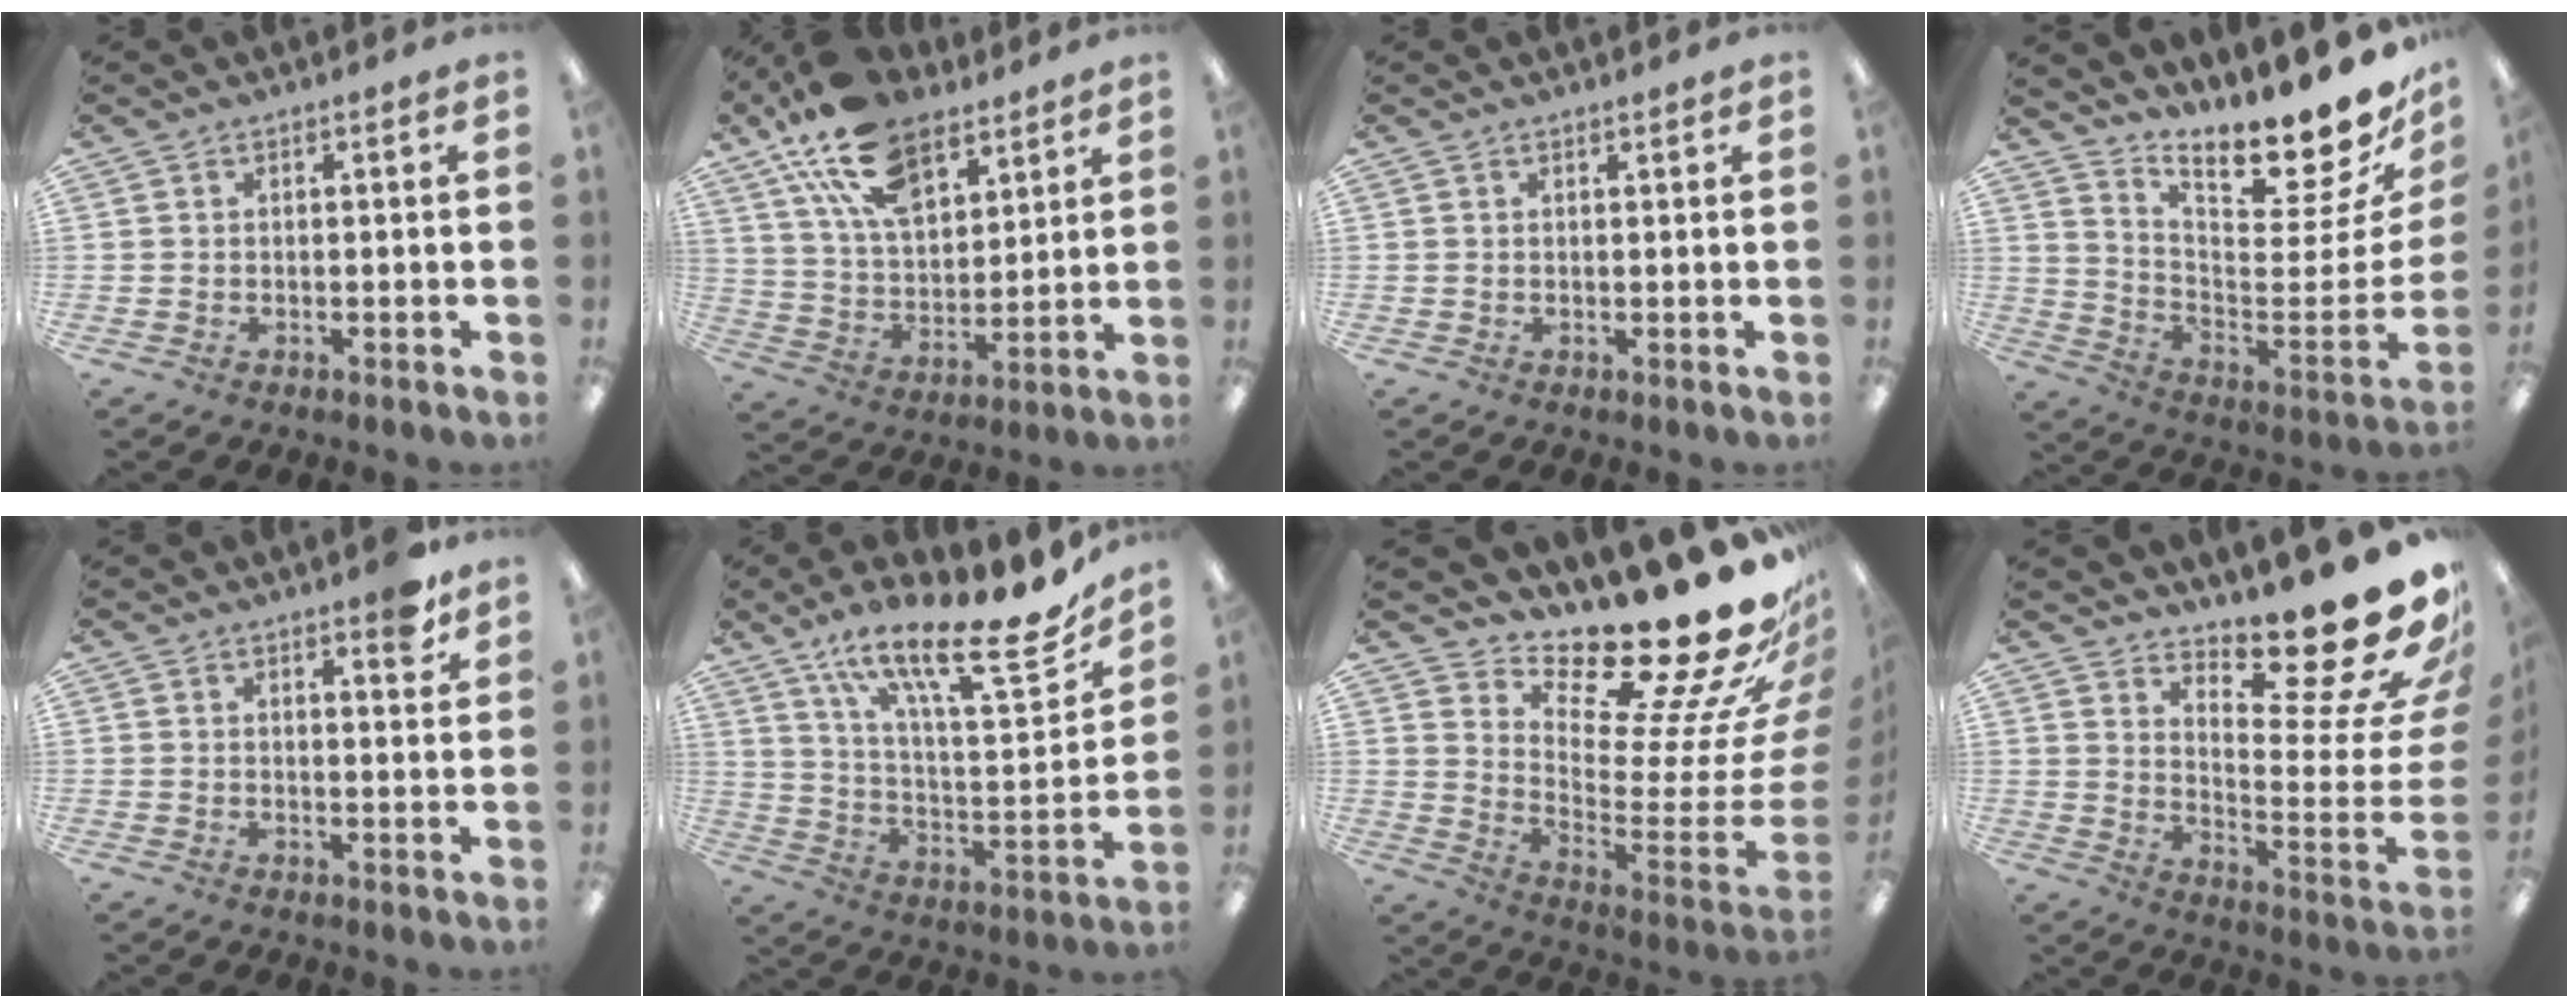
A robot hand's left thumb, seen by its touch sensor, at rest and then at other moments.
{"total": 18.3, "force": [11.7, 9.6, 10.3], "torque": [-0.194, -0.046, 0.214]}
{"total": 0.6, "force": [0.6, 0.1, 0.1], "torque": [0.005, -0.003, 0.008]}
{"total": 16.2, "force": [14.0, 1.8, 7.8], "torque": [-0.085, -0.140, 0.214]}
{"total": 4.3, "force": [3.4, 1.2, 2.5], "torque": [-0.024, -0.018, 0.053]}
{"total": 22.2, "force": [15.9, 5.7, 14.5], "torque": [-0.220, -0.107, 0.257]}
{"total": 26.5, "force": [21.3, 6.5, 14.5], "torque": [-0.159, -0.196, 0.360]}
{"total": 20.4, "force": [16.8, 3.8, 10.9], "torque": [-0.126, -0.151, 0.264]}